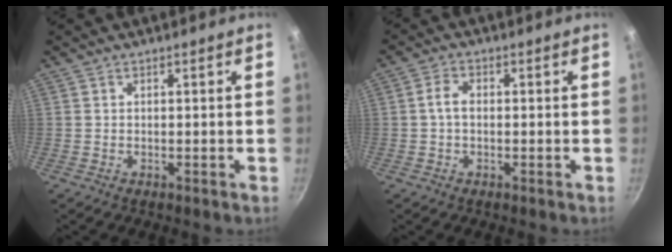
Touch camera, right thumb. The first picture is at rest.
{"total": 3.3, "force": [-0.1, 2.1, 2.6], "torque": [-0.051, 0.012, -0.007]}